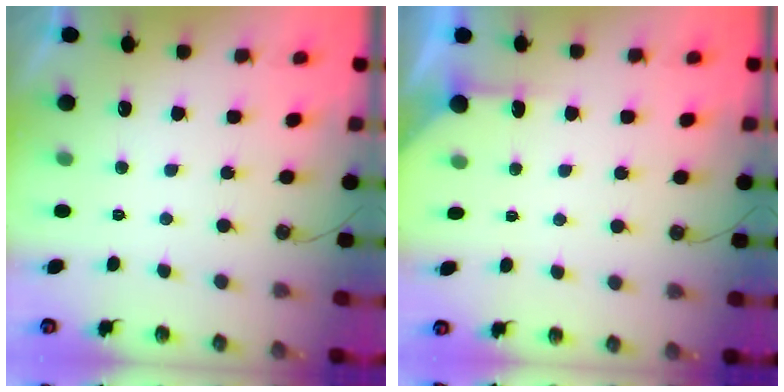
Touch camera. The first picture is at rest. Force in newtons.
{"total": 2.6, "press": 2.6, "slide": 0.3}